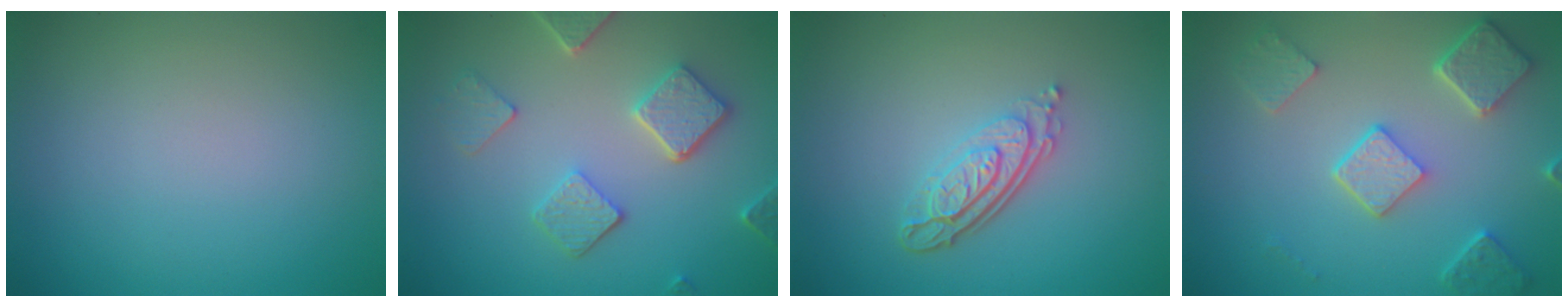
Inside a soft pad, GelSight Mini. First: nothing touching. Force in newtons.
{"total": 4.4, "press": 3.7, "slide": 2.4}
{"total": 4.1, "press": 2.9, "slide": 2.8}
{"total": 4.8, "press": 3.7, "slide": 3.0}